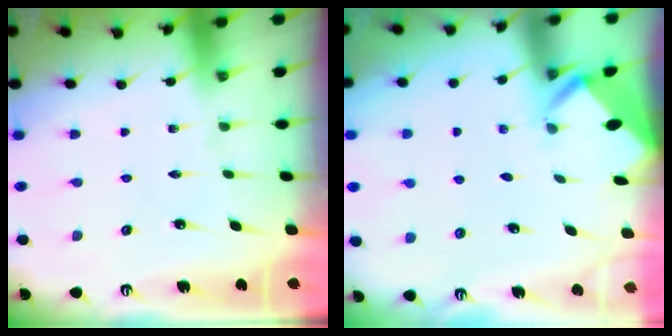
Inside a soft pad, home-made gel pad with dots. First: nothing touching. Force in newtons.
{"total": 2.2, "press": 2.2, "slide": 0.2}